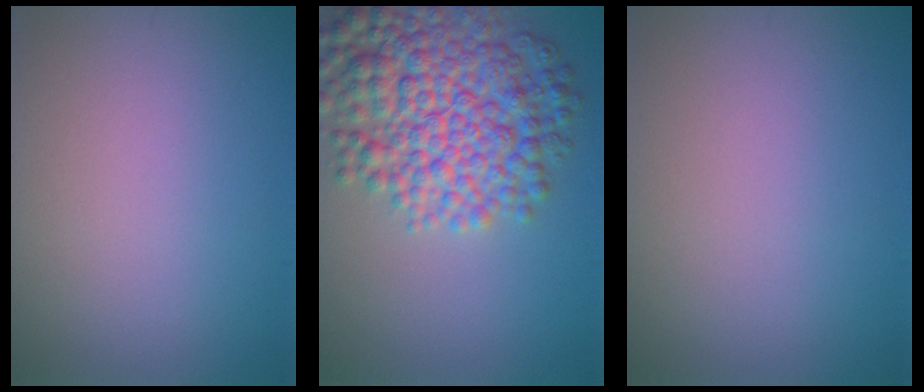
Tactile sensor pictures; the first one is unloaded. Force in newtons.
{"total": 8.8, "press": 8.8, "slide": 0.0}
{"total": 0.0}